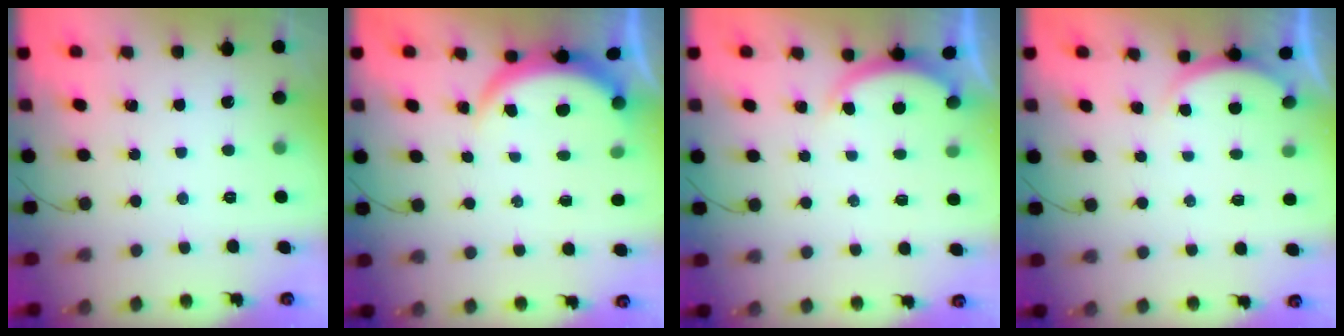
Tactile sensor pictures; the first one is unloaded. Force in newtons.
{"total": 3.9, "press": 3.9, "slide": 0.2}
{"total": 2.6, "press": 2.6, "slide": 0.5}
{"total": 2.4, "press": 2.4, "slide": 0.6}